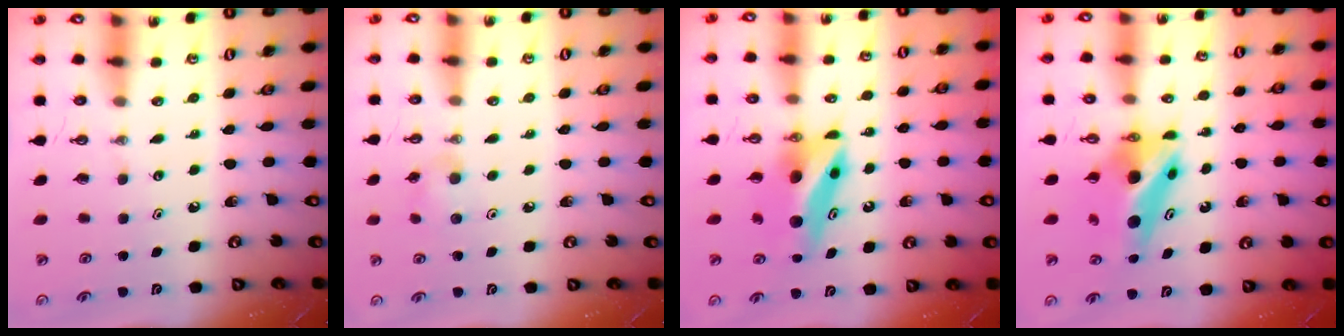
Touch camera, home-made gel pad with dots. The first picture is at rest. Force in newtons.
{"total": 5.8, "press": 5.7, "slide": 1.1}
{"total": 10.7, "press": 7.0, "slide": 8.1}
{"total": 7.9, "press": 7.9, "slide": 1.1}